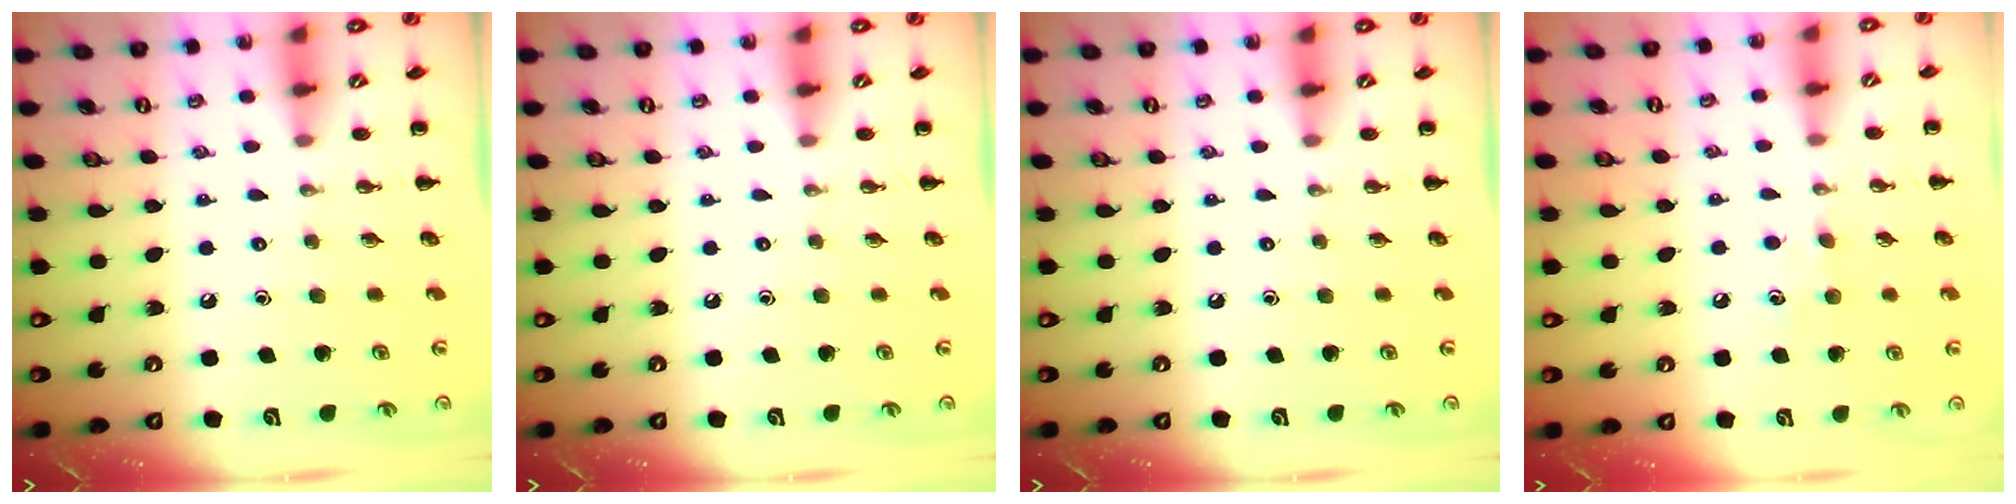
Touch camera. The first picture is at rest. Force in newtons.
{"total": 0.0}
{"total": 0.0}
{"total": 4.4, "press": 4.2, "slide": 1.2}